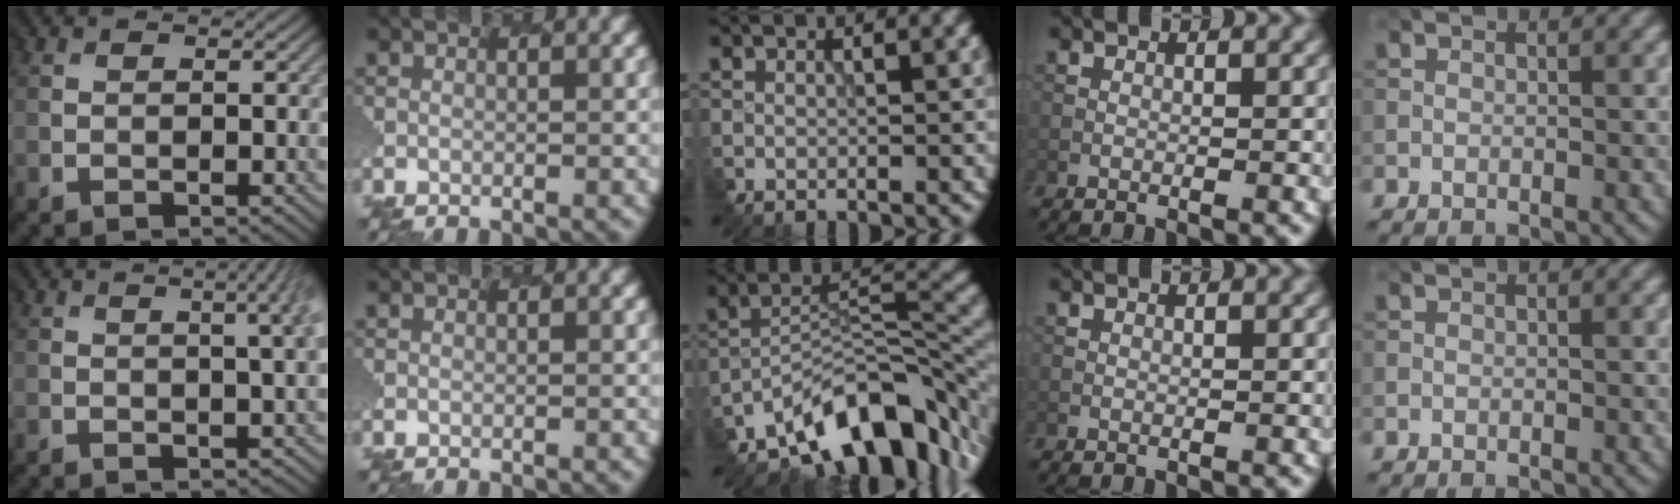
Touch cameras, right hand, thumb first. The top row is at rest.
{"thumb": {"total": 4.7, "force": [1.6, 1.4, 4.1], "torque": [-0.020, 0.028, 0.000]}, "middle": {"total": 10.3, "force": [-7.2, 4.0, 6.1], "torque": [-0.083, 0.007, -0.138]}}